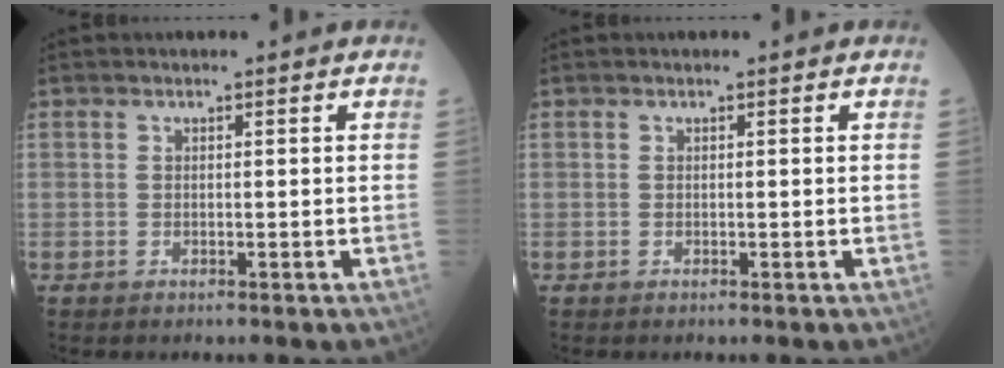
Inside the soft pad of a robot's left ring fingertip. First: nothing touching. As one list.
[{"total": 0.0}]